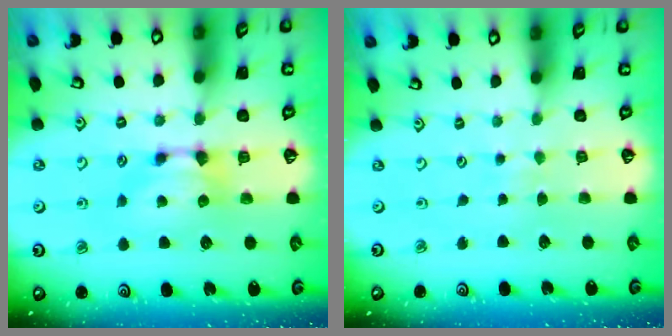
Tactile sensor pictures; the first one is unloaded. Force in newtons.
{"total": 4.9, "press": 4.9, "slide": 0.1}